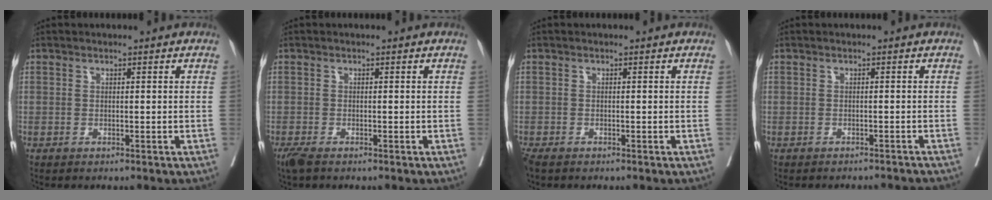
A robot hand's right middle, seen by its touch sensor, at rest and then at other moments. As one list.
[{"total": 2.2, "force": [-1.6, 0.5, 1.3], "torque": [-0.030, -0.009, -0.030]}, {"total": 2.1, "force": [-1.6, 0.8, 1.0], "torque": [-0.025, -0.008, -0.028]}, {"total": 5.2, "force": [-5.1, 0.6, 0.7], "torque": [-0.008, -0.006, -0.050]}]